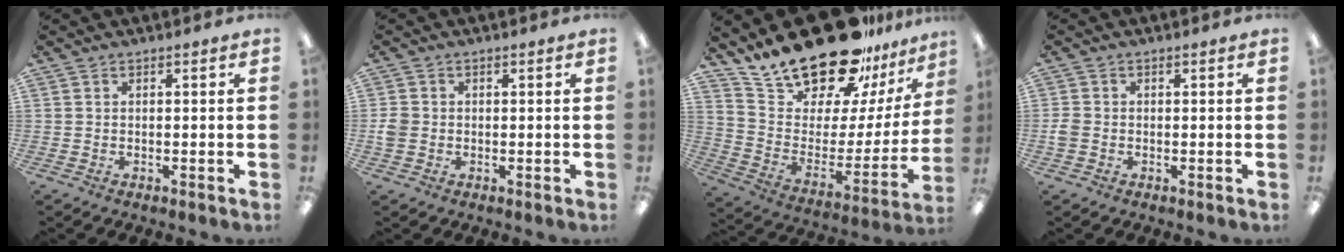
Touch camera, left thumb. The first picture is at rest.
{"total": 2.7, "force": [-0.4, 2.3, 1.4], "torque": [-0.014, 0.001, -0.008]}
{"total": 24.3, "force": [20.9, 8.5, 9.0], "torque": [-0.147, -0.158, 0.377]}
{"total": 2.0, "force": [-0.5, 1.6, 1.1], "torque": [-0.018, 0.004, -0.008]}